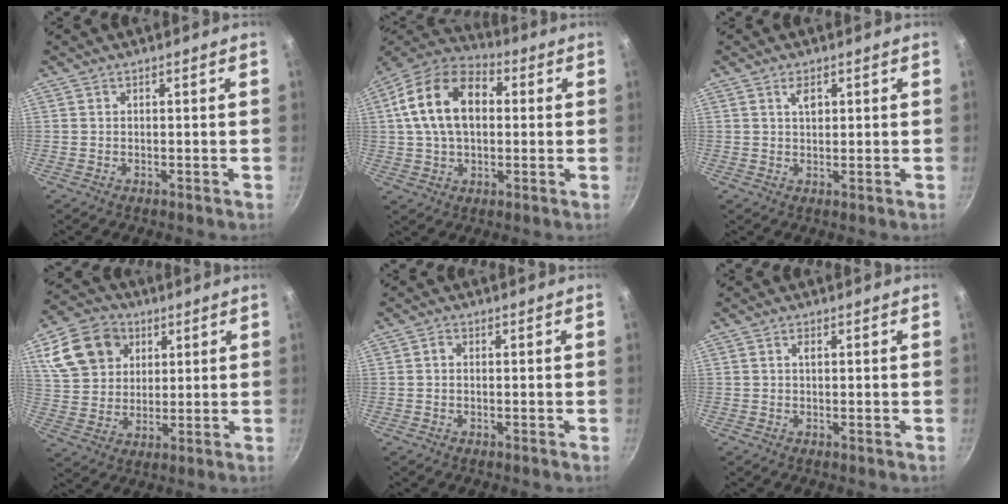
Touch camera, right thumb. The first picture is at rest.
{"total": 16.8, "force": [2.7, 10.9, 12.6], "torque": [-0.202, 0.026, 0.030]}
{"total": 2.5, "force": [1.1, 1.3, 1.9], "torque": [-0.022, -0.004, 0.017]}
{"total": 15.1, "force": [5.9, 11.7, 7.4], "torque": [-0.125, 0.001, 0.109]}
{"total": 1.0, "force": [0.0, 0.8, 0.6], "torque": [-0.012, 0.005, -0.002]}
{"total": 1.0, "force": [0.3, 0.4, 0.9], "torque": [-0.016, -0.001, 0.003]}